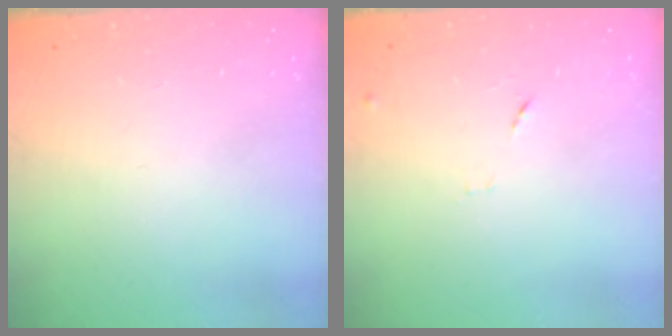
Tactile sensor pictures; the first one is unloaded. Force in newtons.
{"total": 7.3, "press": 7.2, "slide": 0.7}